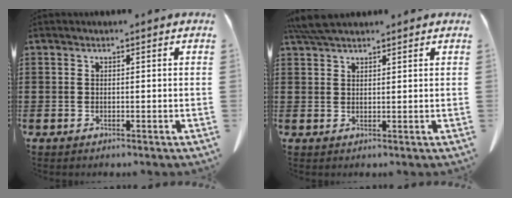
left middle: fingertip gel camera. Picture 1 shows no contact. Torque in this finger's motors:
{"motor_torque": [0.69, 0.42, 0.31, 0.08]}